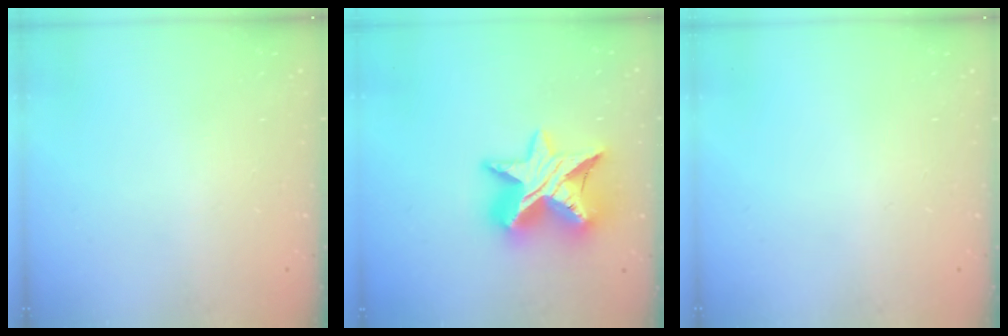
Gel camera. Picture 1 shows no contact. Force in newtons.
{"total": 16.8, "press": 16.8, "slide": 1.1}
{"total": 0.0}